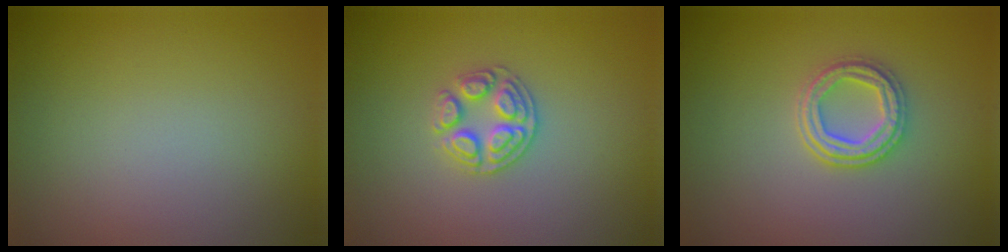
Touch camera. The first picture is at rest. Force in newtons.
{"total": 2.9, "press": 2.7, "slide": 1.0}
{"total": 3.1, "press": 2.8, "slide": 1.3}